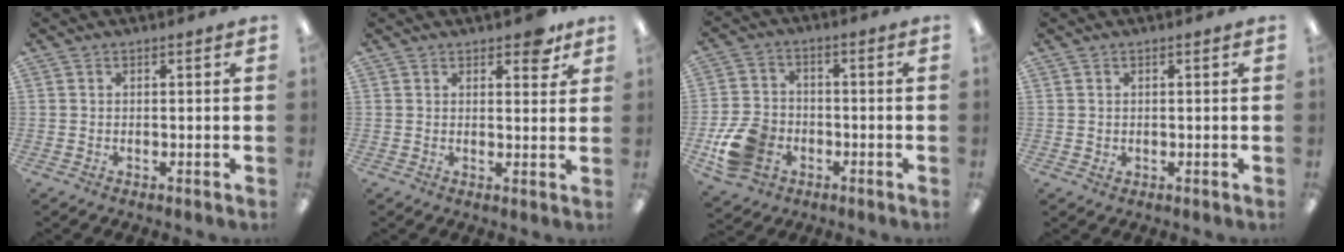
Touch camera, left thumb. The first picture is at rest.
{"total": 5.2, "force": [3.6, 2.3, 2.9], "torque": [-0.026, -0.017, 0.058]}
{"total": 10.8, "force": [-4.0, 8.1, 5.8], "torque": [-0.133, 0.024, -0.068]}
{"total": 1.0, "force": [0.5, 0.7, 0.4], "torque": [-0.009, 0.003, 0.008]}